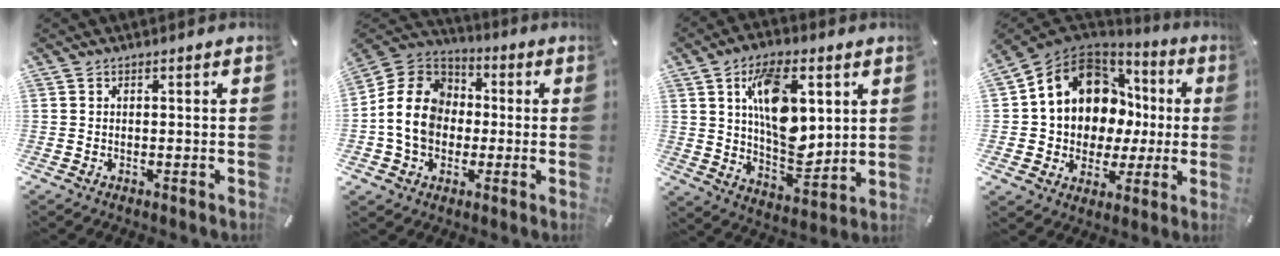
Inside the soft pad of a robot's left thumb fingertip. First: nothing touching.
{"total": 14.6, "force": [-1.8, 12.6, 7.2], "torque": [-0.162, 0.033, -0.032]}
{"total": 16.1, "force": [5.0, 9.2, 12.2], "torque": [-0.210, -0.016, 0.082]}
{"total": 13.3, "force": [5.6, 10.8, 5.6], "torque": [-0.119, -0.040, 0.113]}